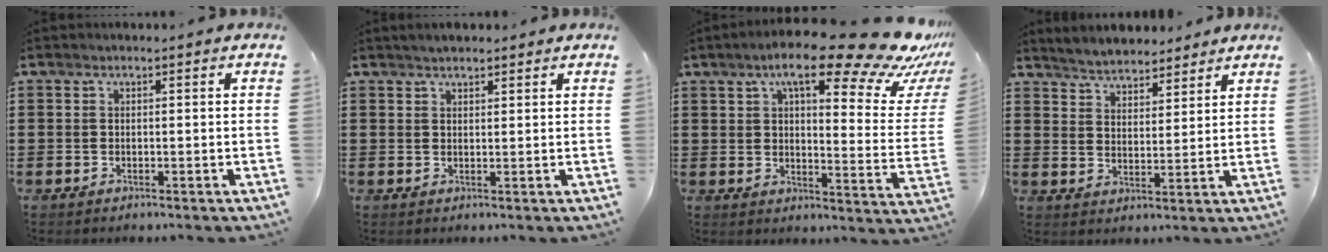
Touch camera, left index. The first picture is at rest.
{"total": 1.5, "force": [1.4, 0.4, 0.4], "torque": [-0.009, 0.004, 0.027]}
{"total": 16.4, "force": [11.9, 2.9, 11.0], "torque": [-0.184, -0.062, 0.188]}
{"total": 4.1, "force": [4.0, 0.7, -0.1], "torque": [-0.017, -0.015, 0.074]}